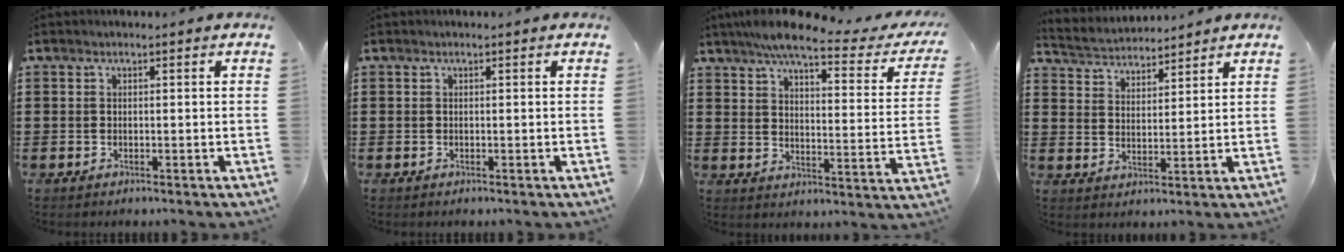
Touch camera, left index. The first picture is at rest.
{"total": 0.0}
{"total": 7.9, "force": [6.4, 0.5, 4.7], "torque": [-0.108, -0.027, 0.107]}
{"total": 3.4, "force": [3.4, 0.7, -0.2], "torque": [-0.015, -0.017, 0.058]}